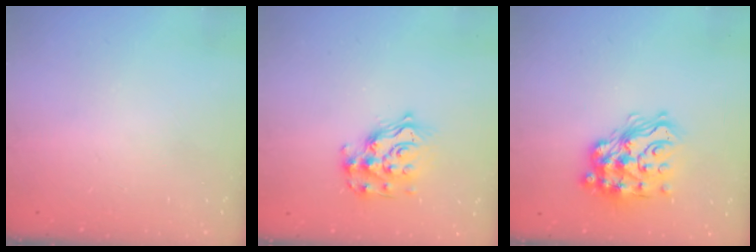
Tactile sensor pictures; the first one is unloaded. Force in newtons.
{"total": 13.7, "press": 13.7, "slide": 0.9}
{"total": 17.4, "press": 17.4, "slide": 1.1}